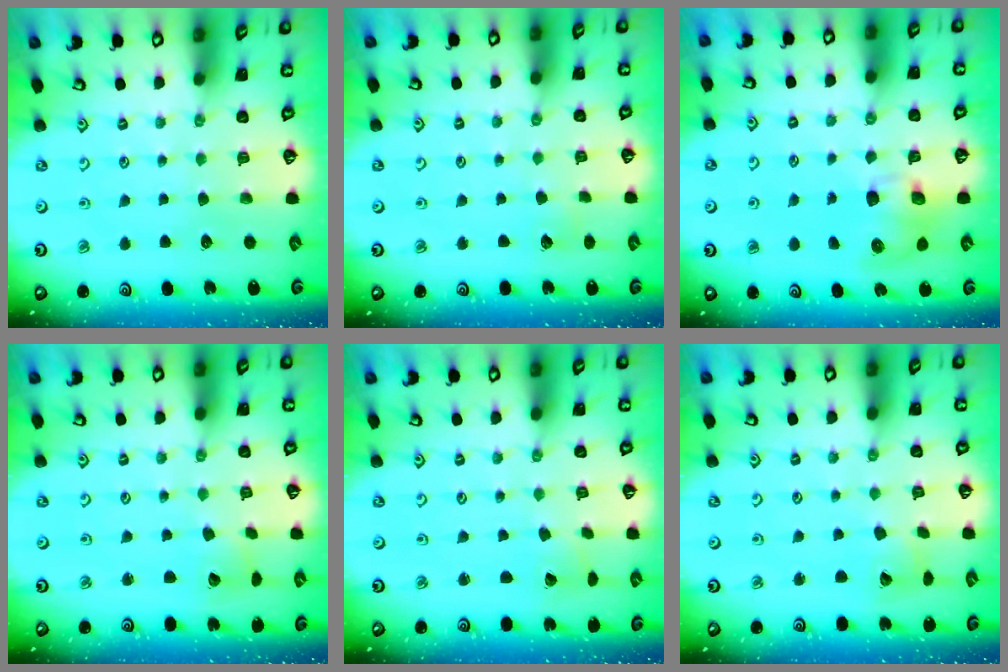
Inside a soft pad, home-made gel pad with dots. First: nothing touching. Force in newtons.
{"total": 2.4, "press": 2.4, "slide": 0.2}
{"total": 8.9, "press": 8.8, "slide": 1.4}
{"total": 2.1, "press": 2.1, "slide": 0.3}
{"total": 2.0, "press": 2.0, "slide": 0.3}
{"total": 6.4, "press": 6.4, "slide": 0.9}